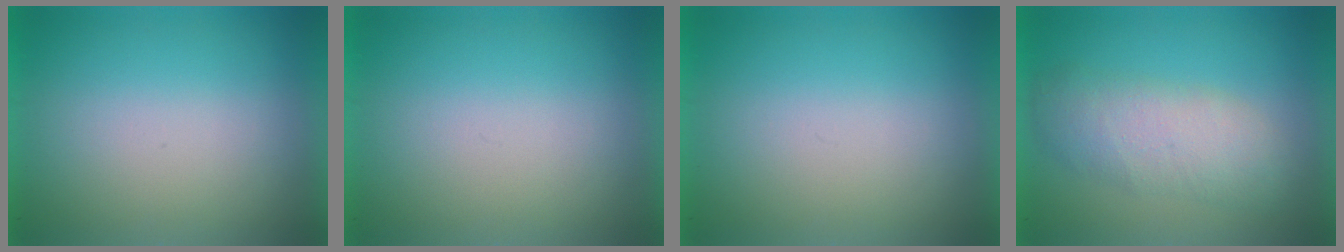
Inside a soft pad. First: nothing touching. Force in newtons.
{"total": 0.0}
{"total": 0.0}
{"total": 3.5}